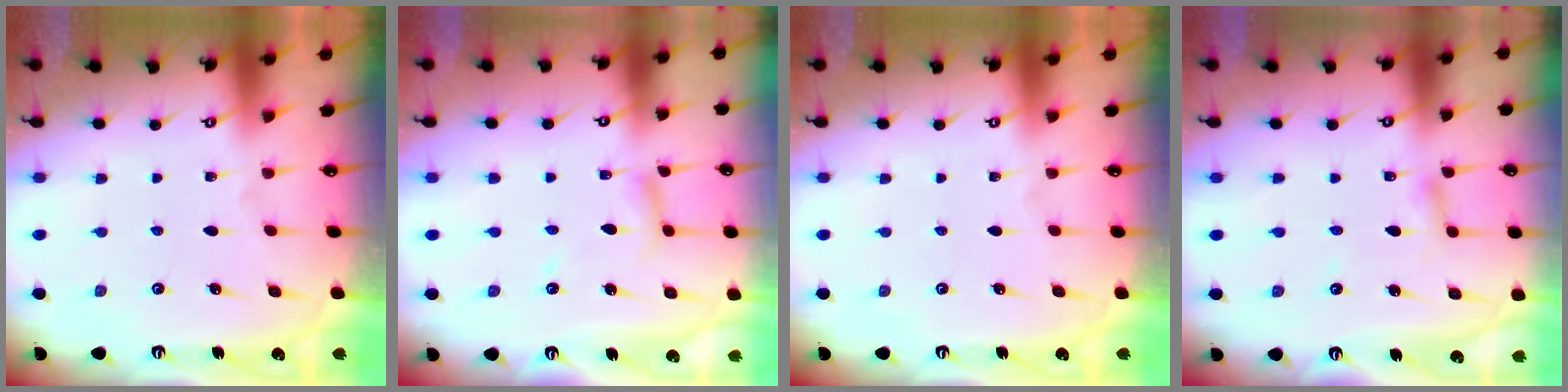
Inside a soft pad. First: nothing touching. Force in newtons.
{"total": 6.0, "press": 6.0, "slide": 0.5}
{"total": 0.0}
{"total": 3.4, "press": 3.3, "slide": 0.3}